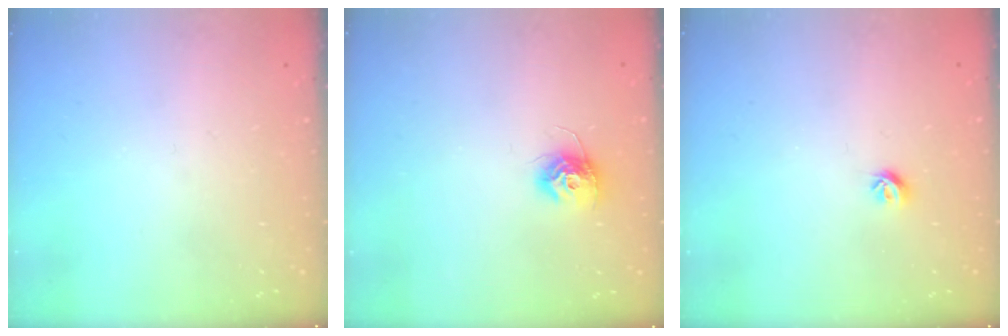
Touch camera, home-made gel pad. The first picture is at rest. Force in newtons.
{"total": 9.7, "press": 9.7, "slide": 0.2}
{"total": 4.7, "press": 4.6, "slide": 0.9}